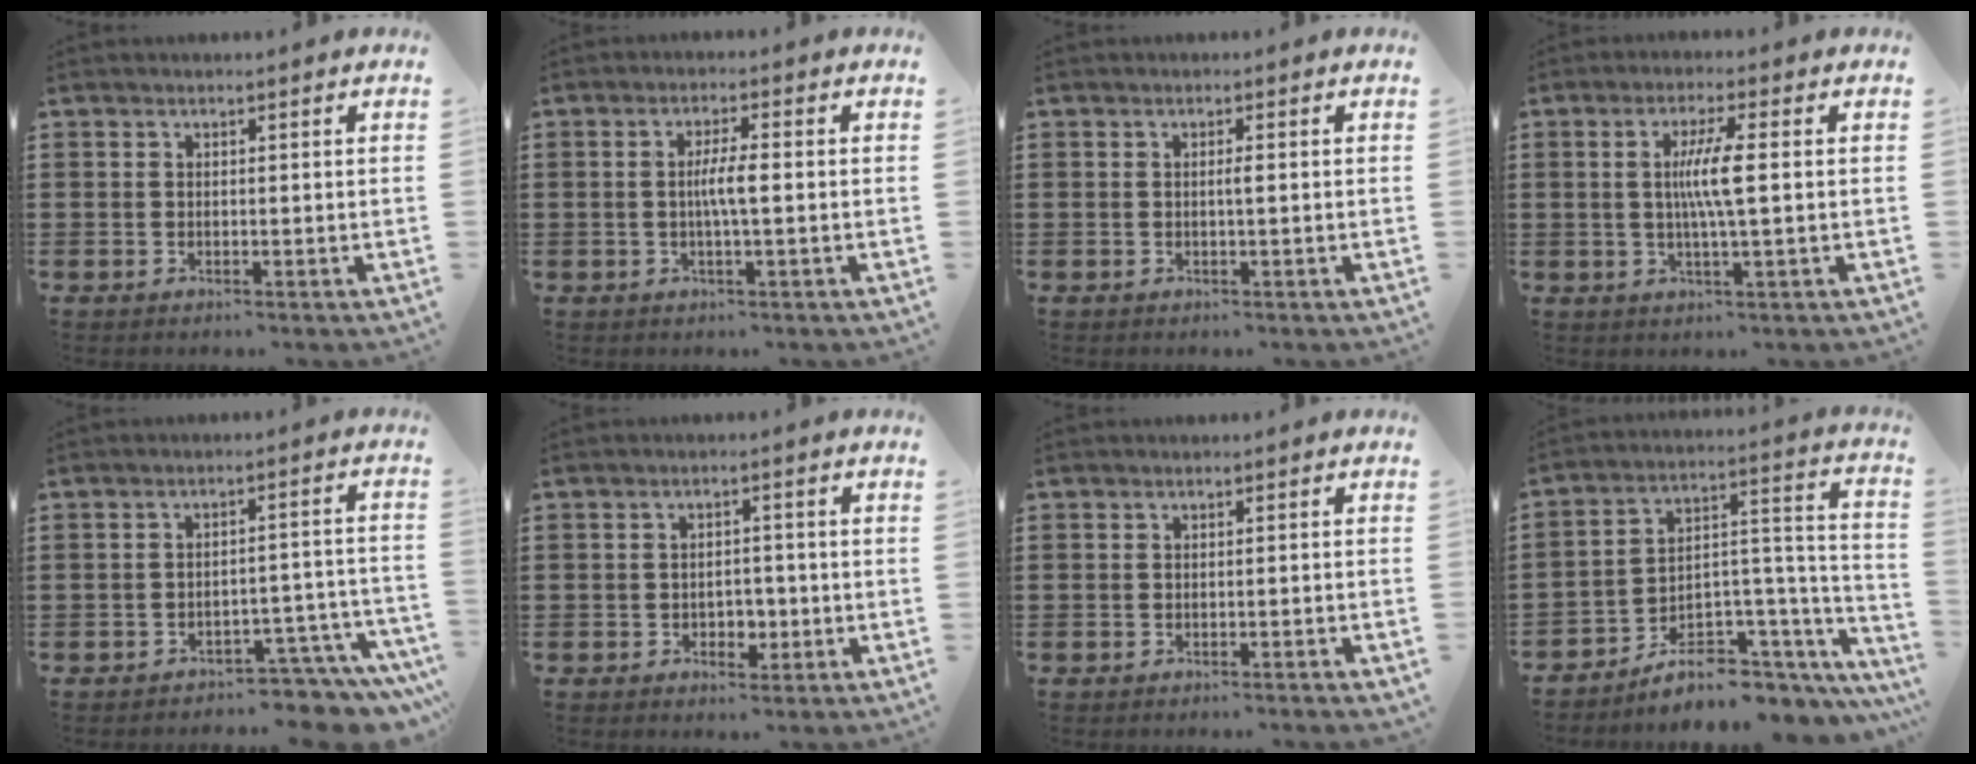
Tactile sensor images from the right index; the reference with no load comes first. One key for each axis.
{"total": 3.8, "fx": -0.3, "fy": 0.3, "fz": 3.7, "tx": -0.066, "ty": -0.003, "tz": -0.007}
{"total": 1.0, "fx": 0.0, "fy": 0.0, "fz": 1.0, "tx": -0.019, "ty": -0.004, "tz": 0.000}
{"total": 5.7, "fx": 0.4, "fy": 0.1, "fz": 5.7, "tx": -0.112, "ty": -0.009, "tz": 0.000}
{"total": 4.4, "fx": -4.1, "fy": 0.7, "fz": 1.5, "tx": -0.027, "ty": 0.004, "tz": -0.080}
{"total": 2.8, "fx": -1.0, "fy": 2.0, "fz": 1.6, "tx": -0.035, "ty": 0.004, "tz": -0.023}
{"total": 0.7, "fx": -0.6, "fy": -0.1, "fz": 0.4, "tx": -0.009, "ty": -0.002, "tz": -0.011}
{"total": 7.3, "fx": -5.5, "fy": 3.8, "fz": 3.1, "tx": -0.055, "ty": 0.003, "tz": -0.095}